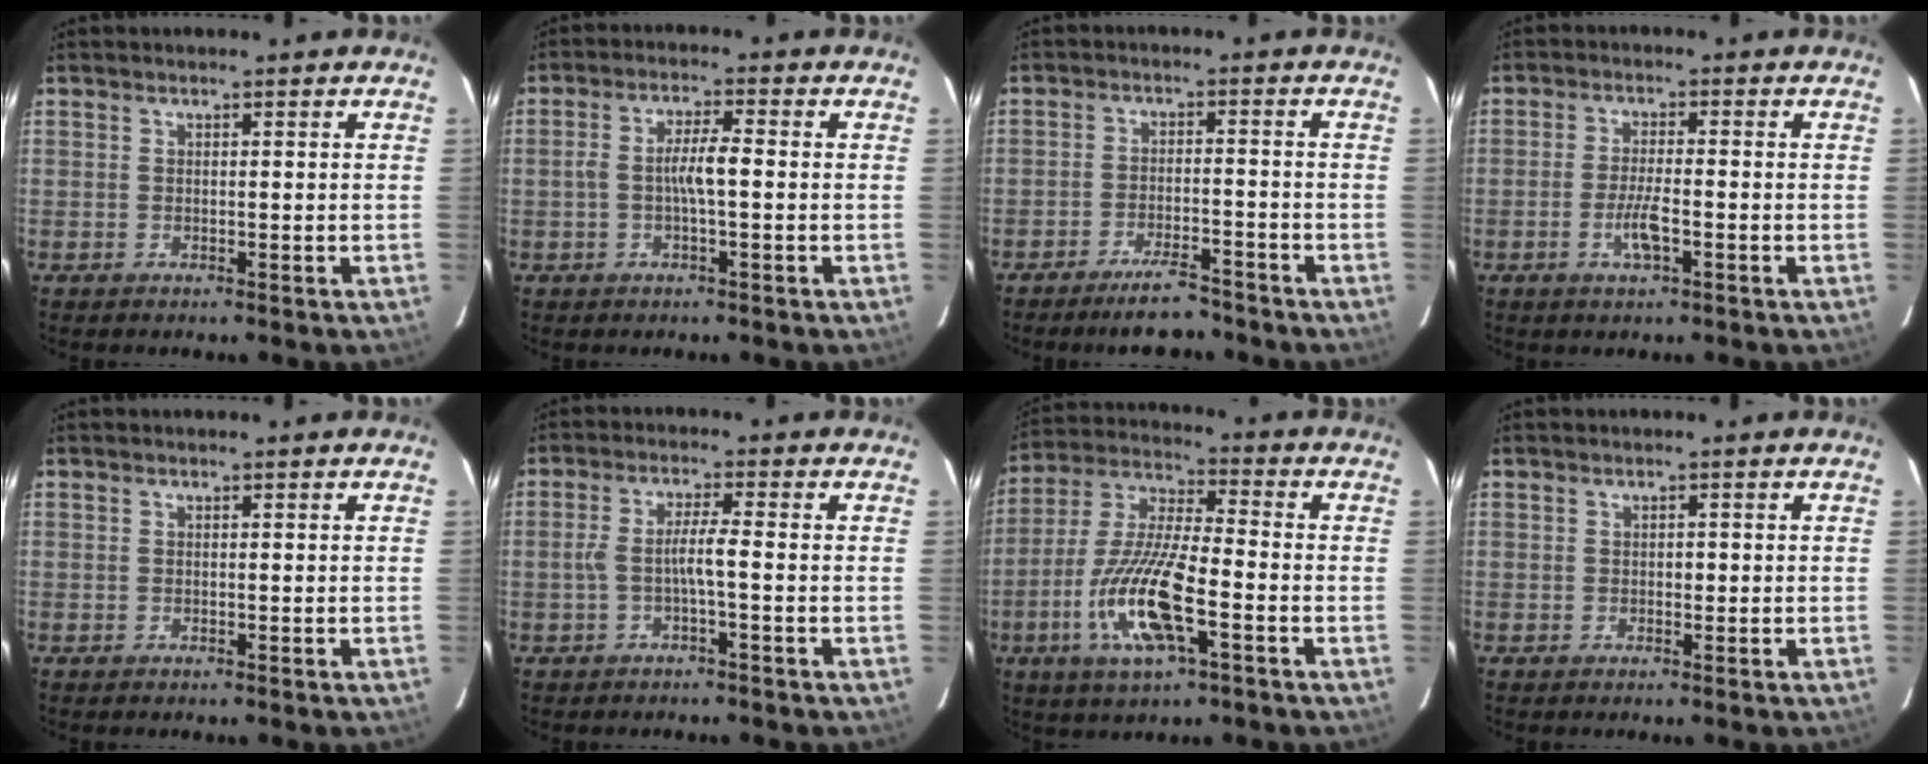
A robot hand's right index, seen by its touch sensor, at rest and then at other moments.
{"total": 4.5, "force": [-0.5, 0.7, 4.5], "torque": [-0.086, 0.011, -0.008]}
{"total": 6.1, "force": [-5.2, 1.1, 2.9], "torque": [-0.051, -0.008, -0.090]}
{"total": 4.1, "force": [-1.6, 0.7, 3.7], "torque": [-0.075, -0.002, -0.030]}
{"total": 0.0}
{"total": 3.8, "force": [-0.9, 0.0, 3.7], "torque": [-0.071, 0.010, -0.016]}
{"total": 14.7, "force": [-5.3, 2.8, 13.4], "torque": [-0.279, -0.010, -0.095]}
{"total": 0.7, "force": [-0.1, 0.5, 0.5], "torque": [-0.008, 0.002, -0.002]}